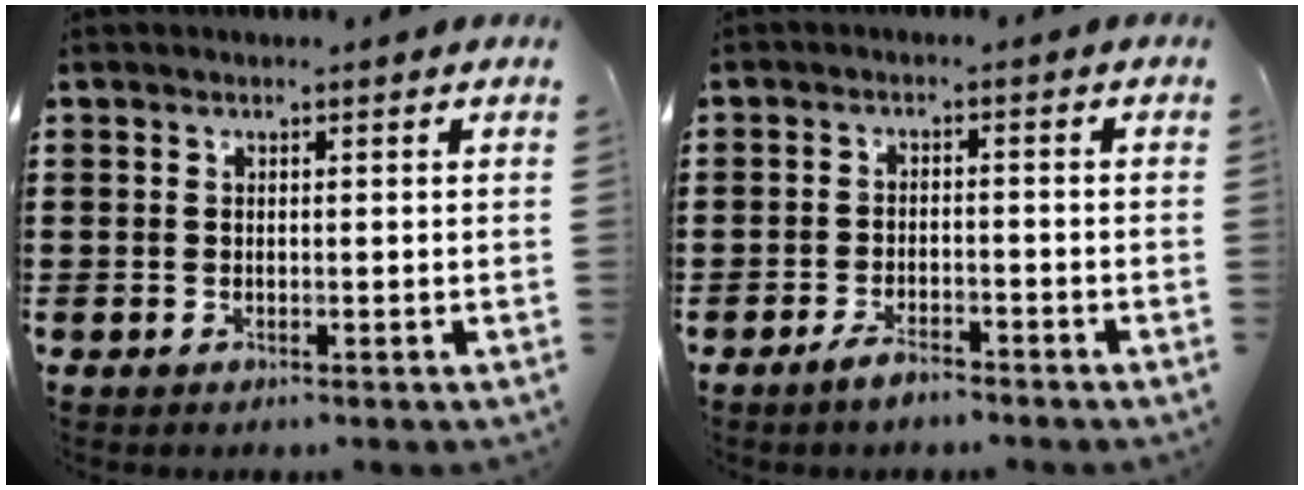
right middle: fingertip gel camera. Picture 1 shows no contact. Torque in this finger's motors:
{"motor_torque": [1.40, 0.08, 0.41, 0.11]}